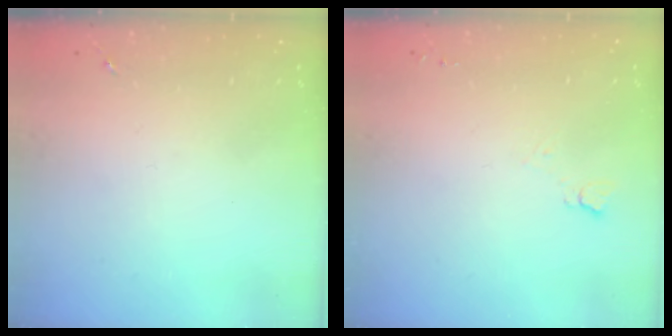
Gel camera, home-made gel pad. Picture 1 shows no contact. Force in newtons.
{"total": 4.1, "press": 4.0, "slide": 0.6}